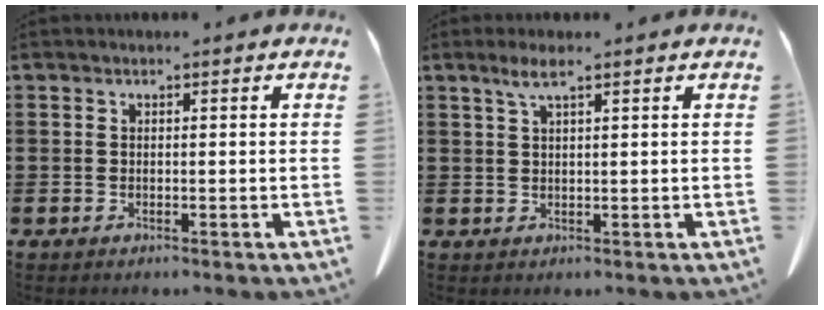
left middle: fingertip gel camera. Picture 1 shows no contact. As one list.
[{"total": 2.6, "force": [1.5, 0.3, 2.1], "torque": [-0.045, 0.002, 0.027]}]